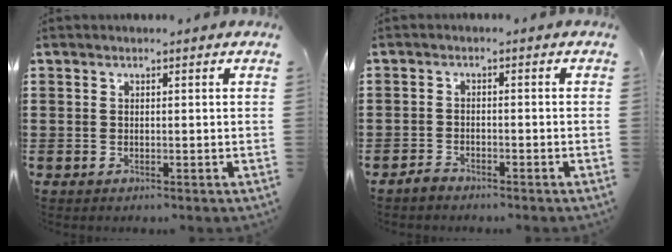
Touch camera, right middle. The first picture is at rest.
{"total": 1.6, "force": [-1.5, 0.4, 0.4], "torque": [-0.020, -0.001, -0.034]}